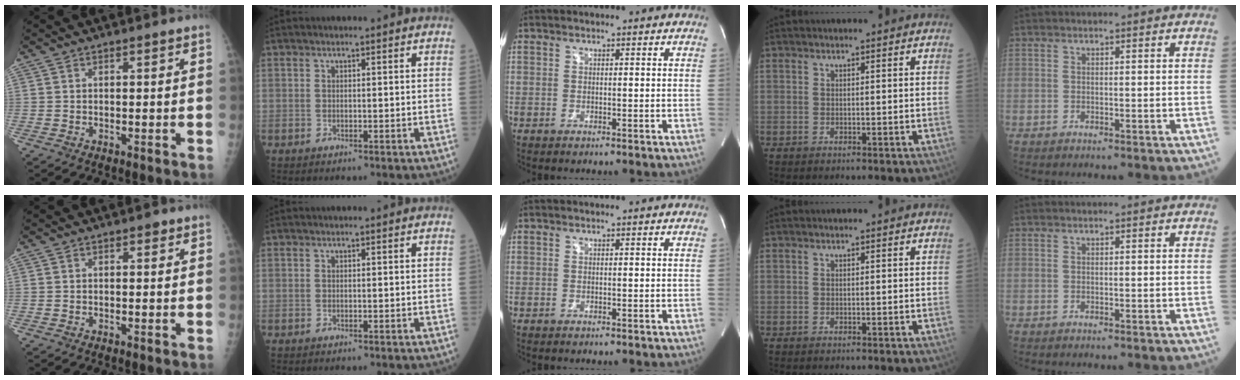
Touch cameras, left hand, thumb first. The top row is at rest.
{"thumb": {"total": 0.8, "force": [0.4, 0.5, 0.5], "torque": [0.000, 0.001, 0.001]}}